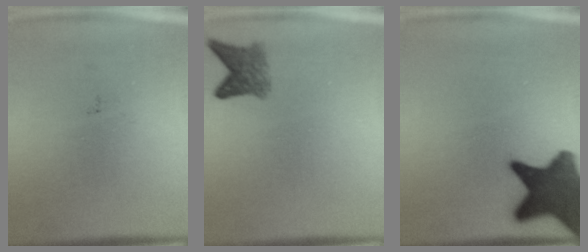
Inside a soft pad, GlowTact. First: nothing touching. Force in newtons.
{"total": 3.3}
{"total": 14.0}